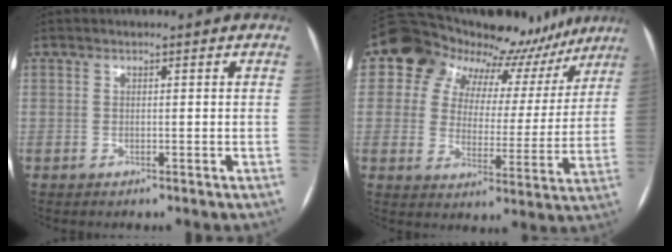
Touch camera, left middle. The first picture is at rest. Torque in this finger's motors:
{"motor_torque": [0.69, -0.68, 0.25, 0.04]}